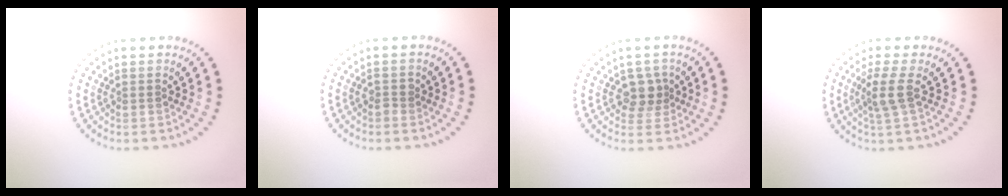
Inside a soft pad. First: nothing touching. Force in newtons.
{"total": 0.6, "press": 0.6, "slide": 0.2}
{"total": 2.3, "press": 1.9, "slide": 1.2}
{"total": 2.4, "press": 1.9, "slide": 1.5}